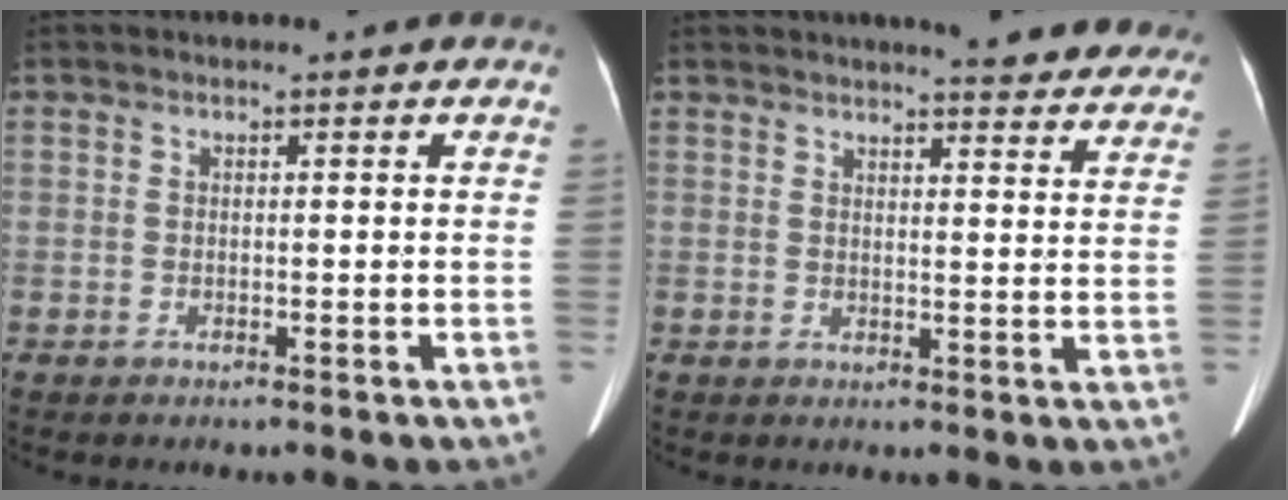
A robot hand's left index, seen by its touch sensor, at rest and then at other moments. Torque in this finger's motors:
{"motor_torque": [0.71, -0.84, 0.29, 0.08]}